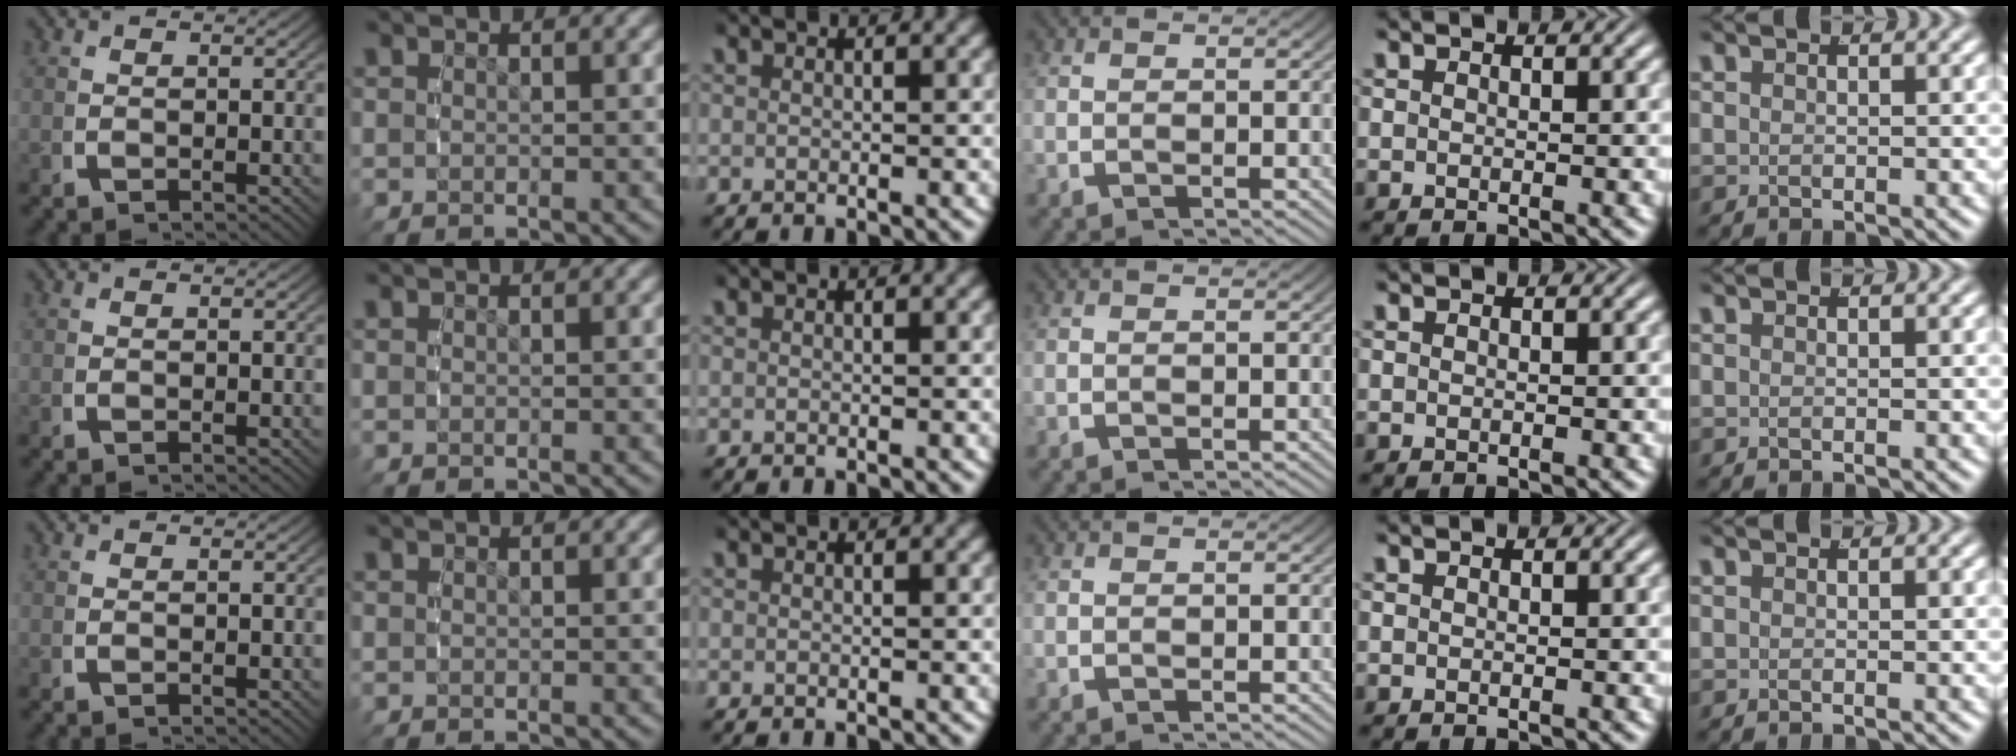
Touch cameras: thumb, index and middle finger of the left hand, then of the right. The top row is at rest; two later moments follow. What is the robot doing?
{"motion": "reach", "object": "string"}